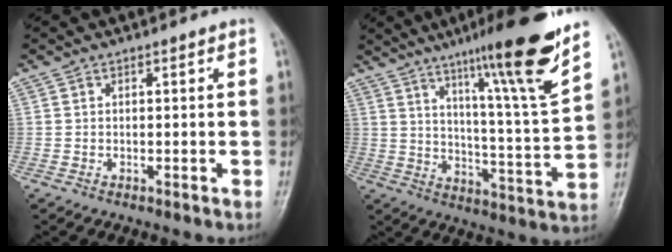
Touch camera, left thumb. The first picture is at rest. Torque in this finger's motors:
{"motor_torque": [1.20, -0.20, 1.44, -1.33, 0.36]}